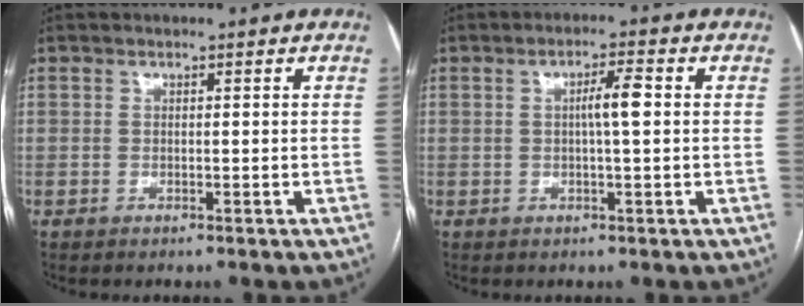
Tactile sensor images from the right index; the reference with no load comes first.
{"total": 3.7, "force": [0.3, 0.2, 3.7], "torque": [-0.064, 0.005, 0.004]}